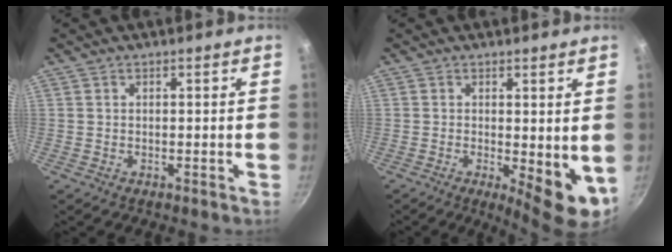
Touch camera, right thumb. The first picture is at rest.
{"total": 6.7, "force": [-0.5, 1.9, 6.4], "torque": [-0.070, -0.013, 0.003]}